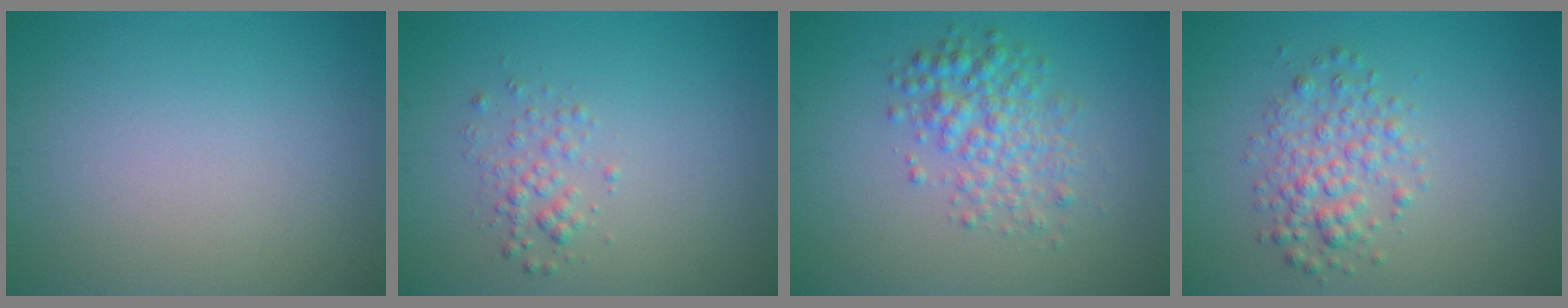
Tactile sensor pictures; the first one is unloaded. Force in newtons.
{"total": 1.5, "press": 1.5, "slide": 0.1}
{"total": 3.7, "press": 3.7, "slide": 0.0}
{"total": 3.1, "press": 3.1, "slide": 0.1}